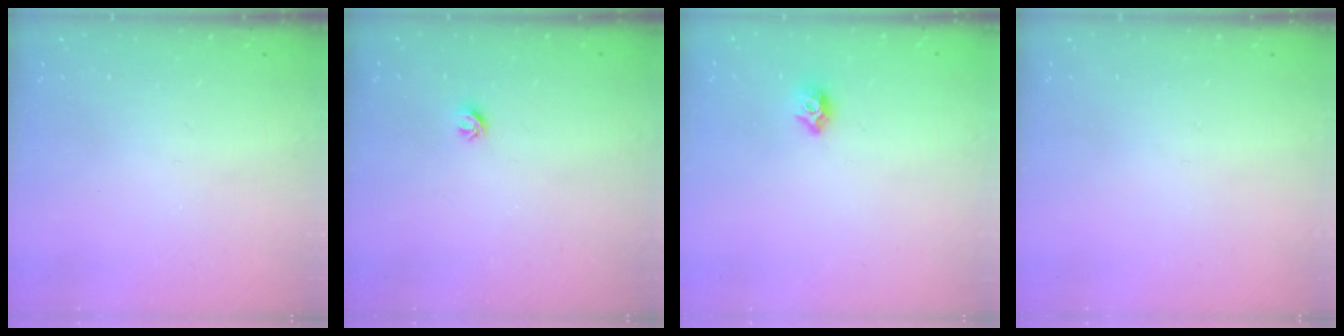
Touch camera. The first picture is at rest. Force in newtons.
{"total": 4.2, "press": 4.1, "slide": 0.7}
{"total": 7.5, "press": 7.4, "slide": 0.8}
{"total": 0.0}